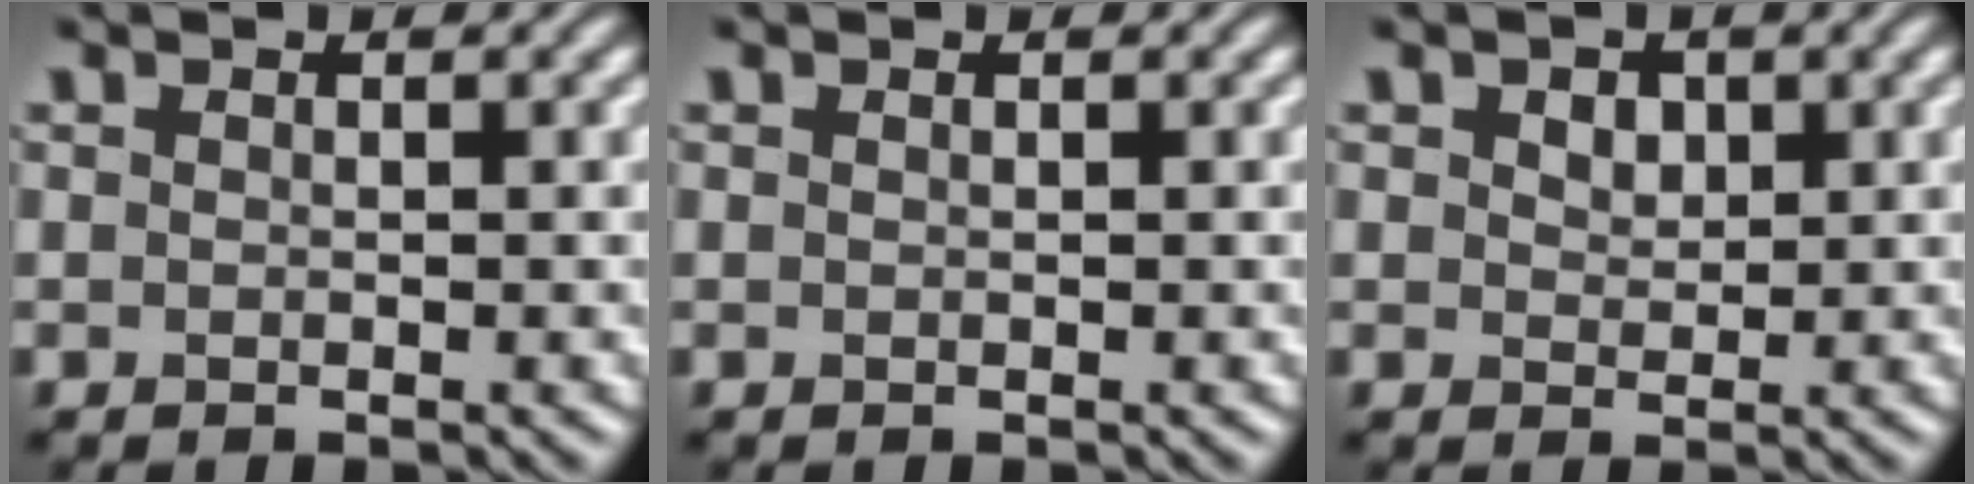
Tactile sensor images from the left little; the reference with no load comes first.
{"total": 0.0}
{"total": 2.2, "force": [1.0, 1.5, 1.2], "torque": [-0.018, 0.008, 0.007]}